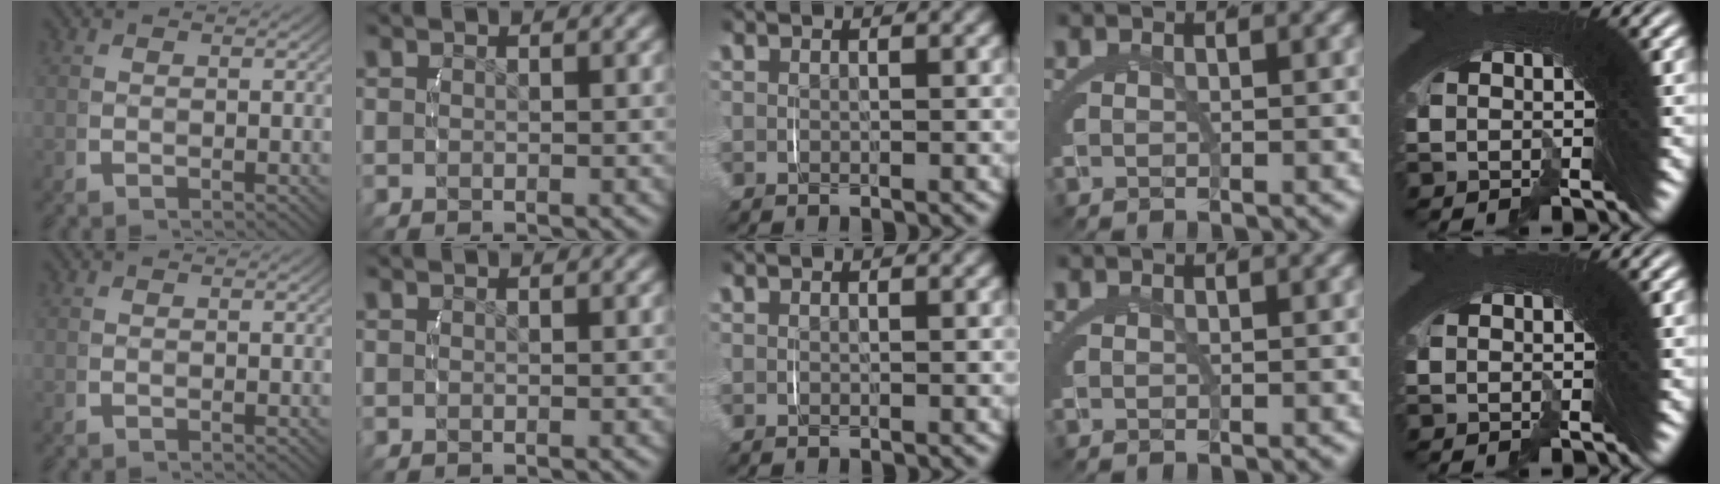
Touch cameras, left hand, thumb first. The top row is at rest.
{}